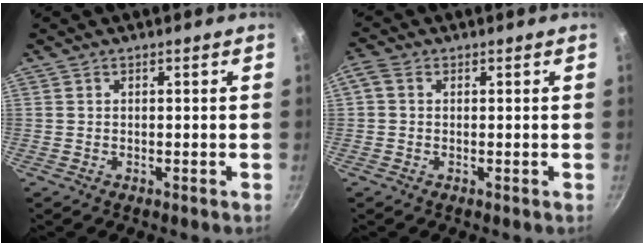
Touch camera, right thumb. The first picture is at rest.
{"total": 2.5, "force": [0.5, 1.9, 1.6], "torque": [-0.038, 0.011, 0.003]}